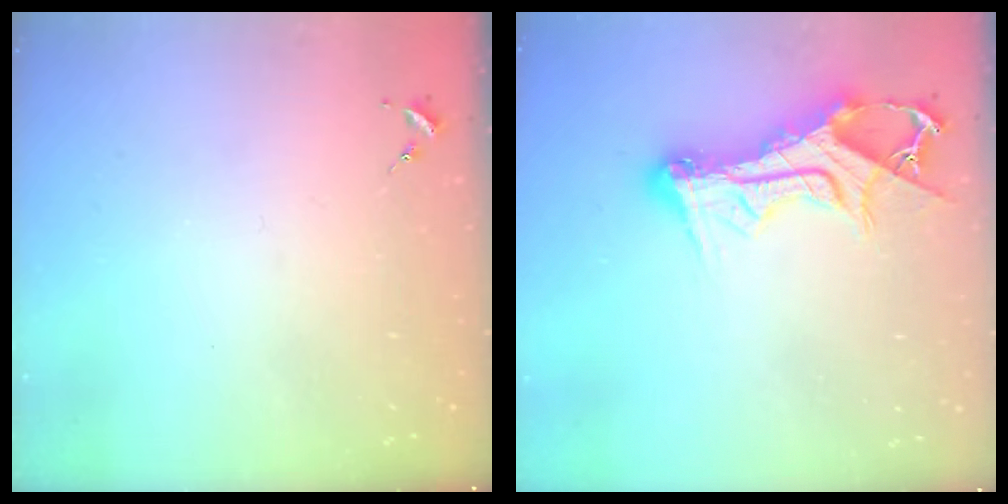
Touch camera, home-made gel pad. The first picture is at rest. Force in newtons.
{"total": 14.7, "press": 14.6, "slide": 1.7}